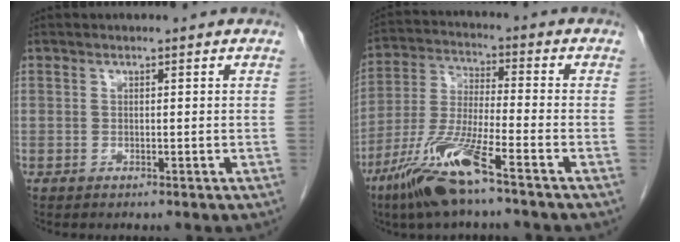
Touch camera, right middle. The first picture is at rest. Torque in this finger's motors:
{"motor_torque": [1.25, -0.89, 0.50, 0.21]}